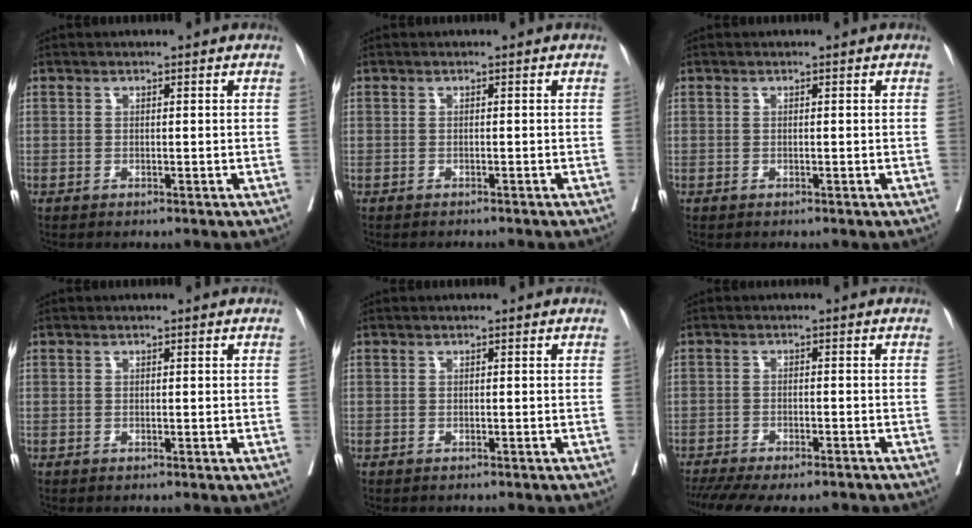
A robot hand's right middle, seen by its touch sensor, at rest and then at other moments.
{"total": 2.7, "force": [-2.6, 0.1, 0.7], "torque": [-0.008, -0.003, -0.035]}
{"total": 0.0}
{"total": 0.0}
{"total": 0.9, "force": [-0.8, 0.2, 0.3], "torque": [-0.007, -0.002, -0.013]}
{"total": 14.3, "force": [-12.2, 3.7, 6.5], "torque": [-0.138, -0.017, -0.165]}